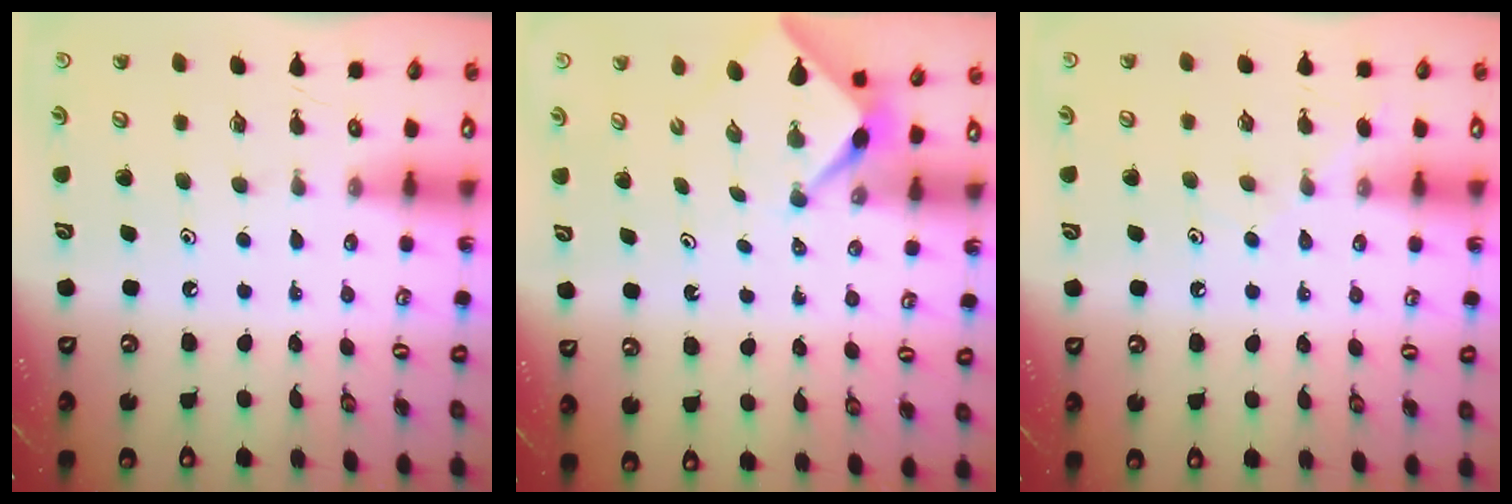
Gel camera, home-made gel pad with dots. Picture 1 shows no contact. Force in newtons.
{"total": 2.2, "press": 2.2, "slide": 0.2}
{"total": 6.7, "press": 6.7, "slide": 0.8}